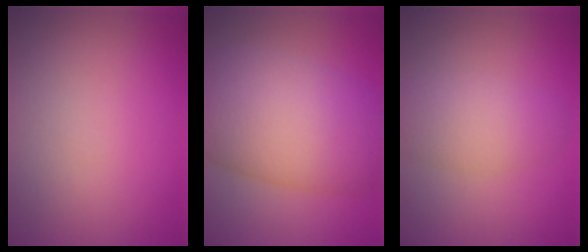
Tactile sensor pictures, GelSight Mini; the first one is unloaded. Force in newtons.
{"total": 11.2, "press": 11.2, "slide": 0.4}
{"total": 3.6, "press": 3.6, "slide": 0.1}